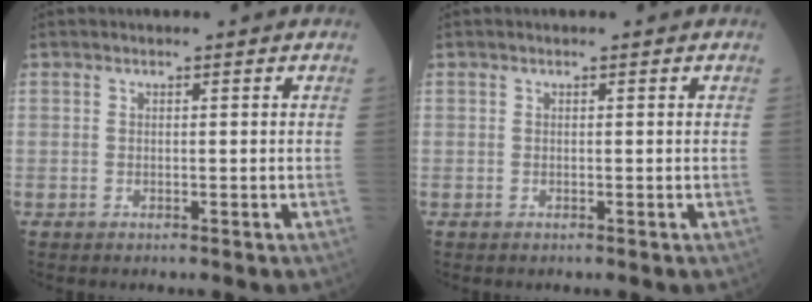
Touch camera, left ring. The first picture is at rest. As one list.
[{"total": 0.0}]